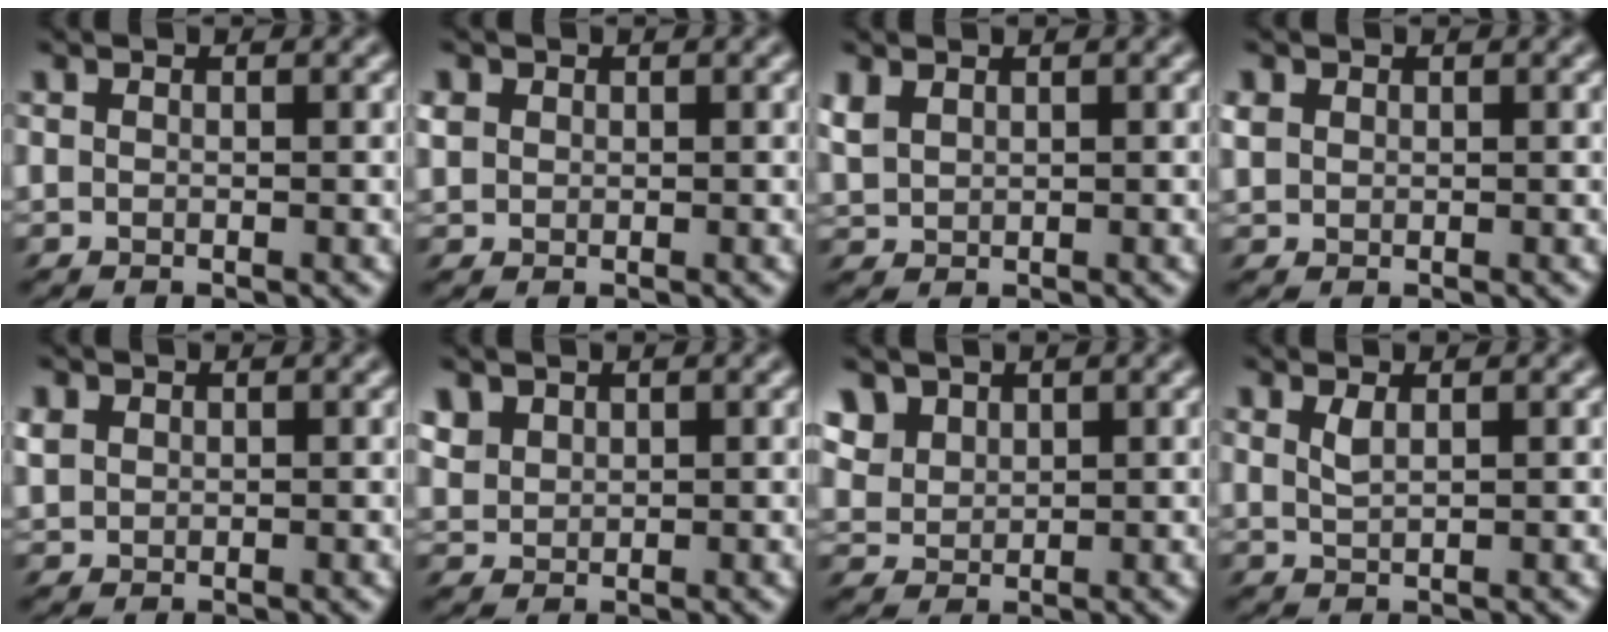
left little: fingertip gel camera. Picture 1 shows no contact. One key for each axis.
{"total": 1.8, "fx": 0.2, "fy": 1.6, "fz": 0.8, "tx": -0.031, "ty": 0.005, "tz": 0.001}
{"total": 1.5, "fx": 0.5, "fy": 0.8, "fz": 1.1, "tx": -0.029, "ty": 0.002, "tz": 0.008}
{"total": 1.5, "fx": 0.2, "fy": 1.3, "fz": 0.7, "tx": -0.027, "ty": 0.003, "tz": 0.003}
{"total": 1.4, "fx": 0.2, "fy": 1.1, "fz": 0.8, "tx": -0.024, "ty": 0.003, "tz": 0.001}
{"total": 1.6, "fx": 0.9, "fy": 1.1, "fz": 0.8, "tx": -0.025, "ty": 0.003, "tz": 0.012}
{"total": 2.5, "fx": 1.5, "fy": 1.6, "fz": 1.4, "tx": -0.041, "ty": 0.015, "tz": 0.019}
{"total": 0.8, "fx": 0.4, "fy": -0.4, "fz": 0.6, "tx": -0.014, "ty": -0.001, "tz": 0.009}